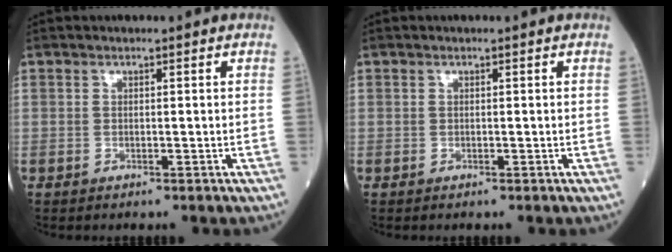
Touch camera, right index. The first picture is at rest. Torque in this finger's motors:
{"motor_torque": [0.19, 0.08, 0.00, 0.00]}